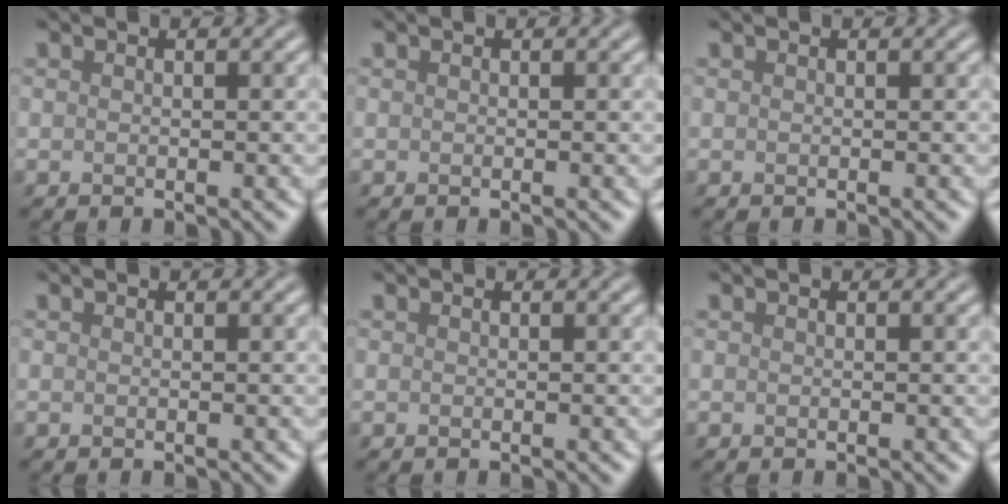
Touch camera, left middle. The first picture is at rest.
{"total": 0.0}
{"total": 0.0}
{"total": 0.0}
{"total": 0.0}
{"total": 0.0}